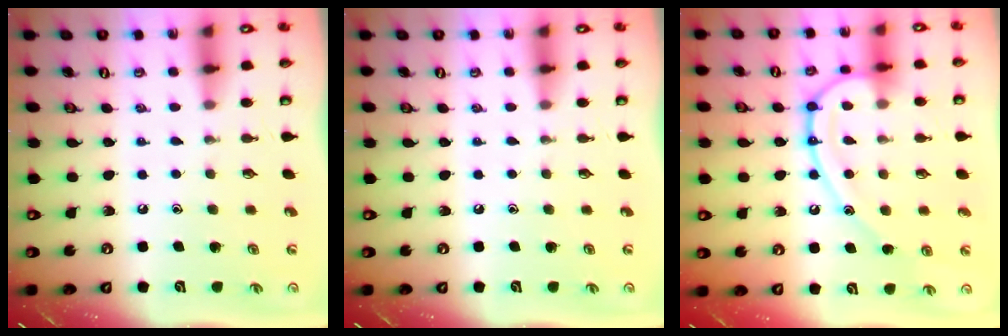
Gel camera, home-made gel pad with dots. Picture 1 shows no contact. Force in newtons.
{"total": 0.0}
{"total": 14.9, "press": 14.8, "slide": 1.5}